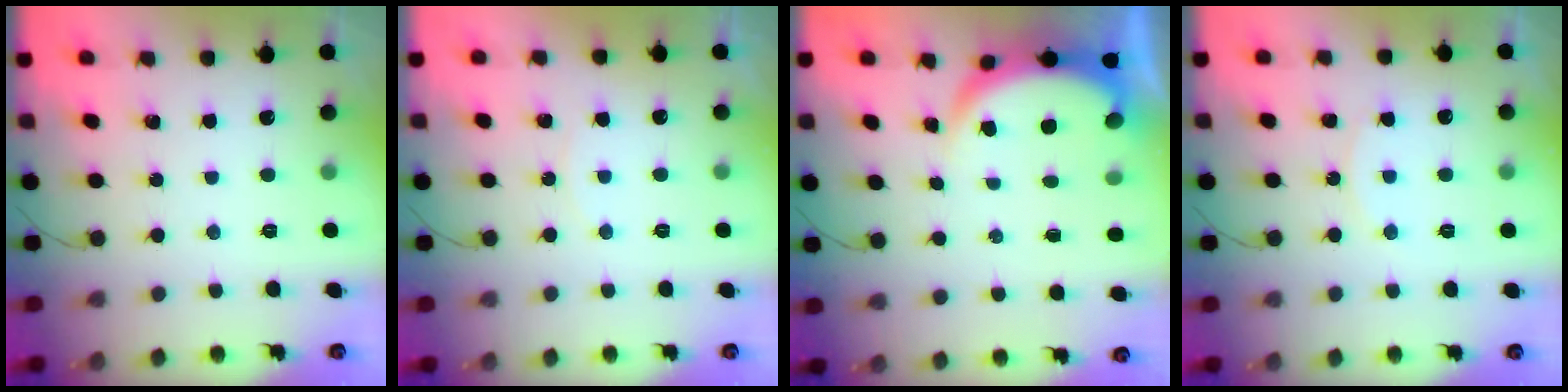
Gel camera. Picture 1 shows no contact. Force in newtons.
{"total": 2.2, "press": 2.1, "slide": 0.4}
{"total": 5.4, "press": 5.4, "slide": 0.8}
{"total": 5.3, "press": 5.2, "slide": 0.5}